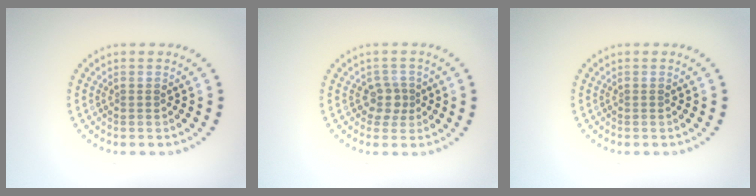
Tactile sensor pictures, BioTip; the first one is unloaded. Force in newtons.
{"total": 1.8, "press": 1.5, "slide": 1.1}
{"total": 0.0}